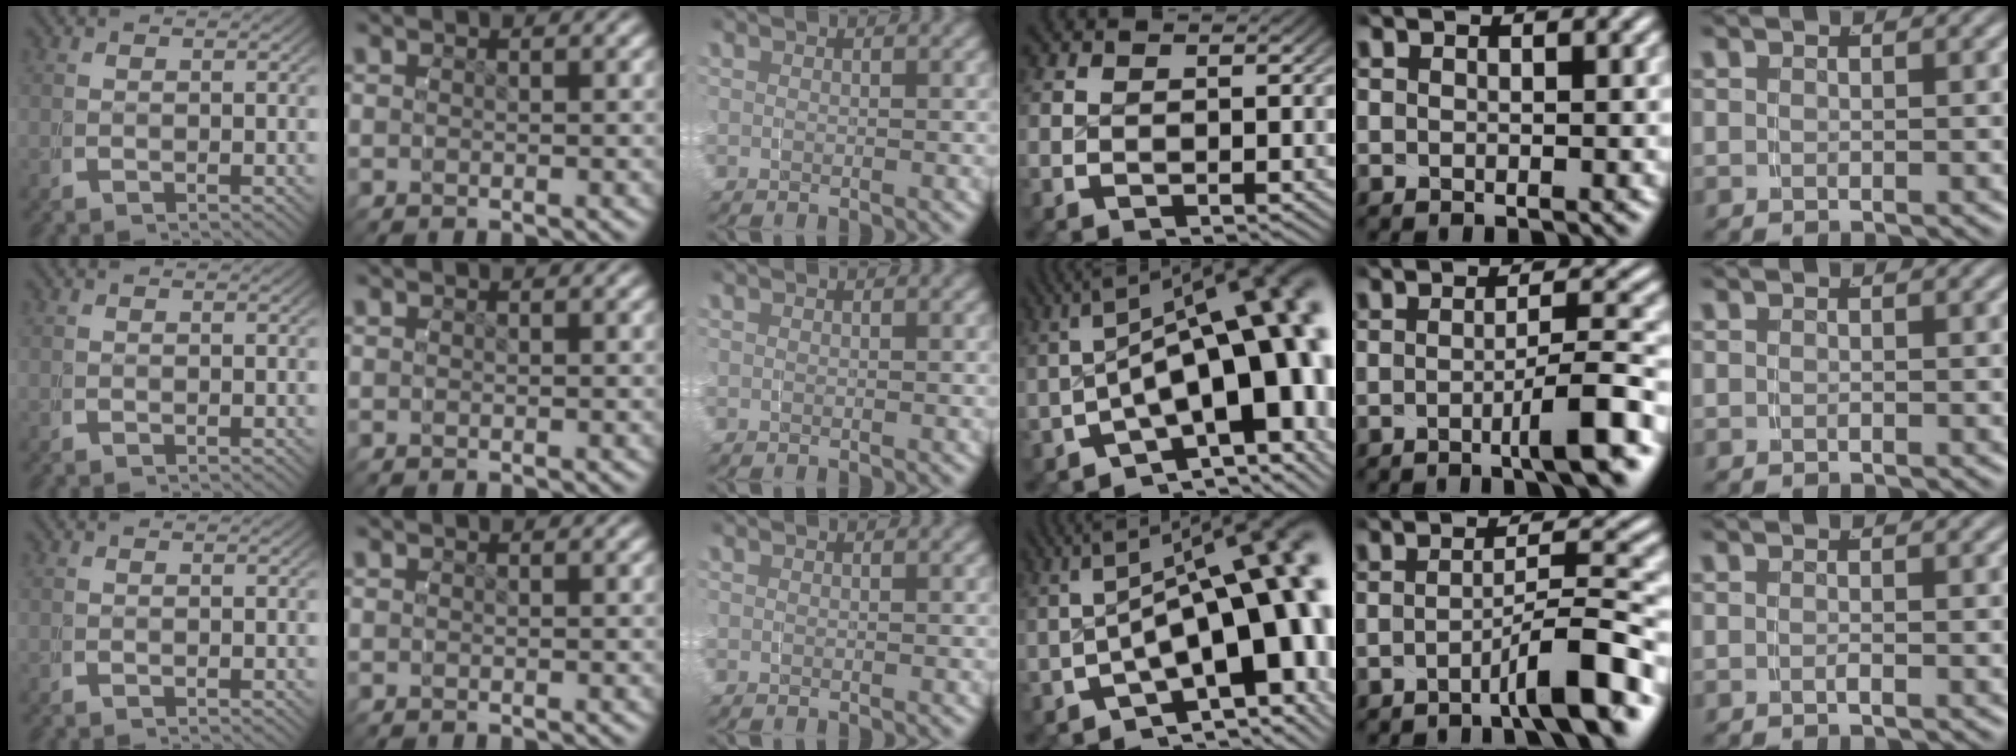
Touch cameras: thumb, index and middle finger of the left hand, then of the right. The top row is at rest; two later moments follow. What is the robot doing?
{"motion": "grasp_and_lifting", "object": "water bottle"}